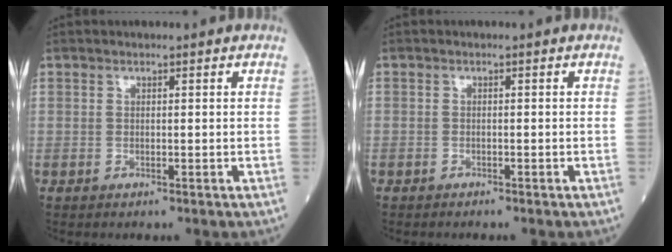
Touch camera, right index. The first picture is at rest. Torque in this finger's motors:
{"motor_torque": [1.03, -1.11, -0.24, -0.21]}